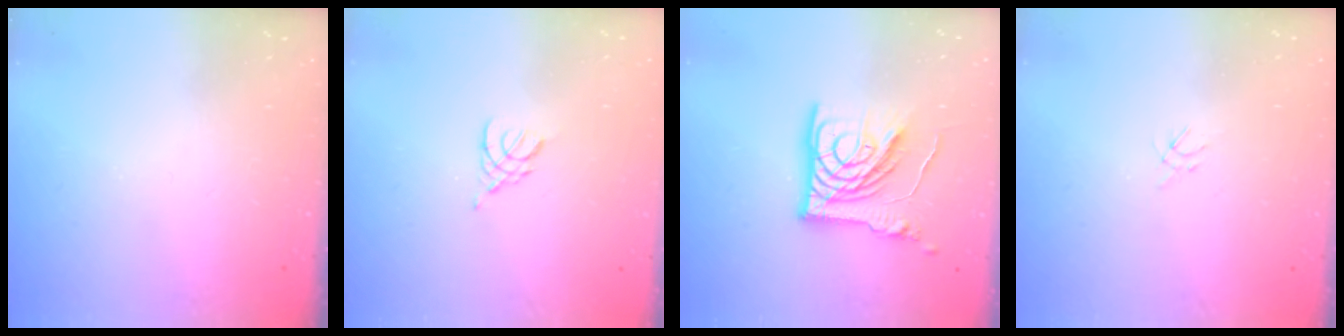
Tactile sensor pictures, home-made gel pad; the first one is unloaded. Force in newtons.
{"total": 2.9, "press": 2.8, "slide": 0.6}
{"total": 15.2, "press": 15.1, "slide": 1.4}
{"total": 1.2, "press": 1.1, "slide": 0.5}